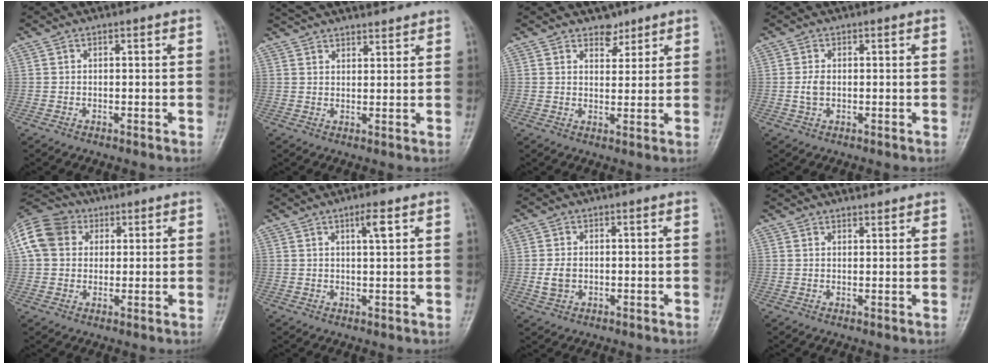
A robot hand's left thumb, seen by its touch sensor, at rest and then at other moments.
{"total": 10.5, "force": [9.2, 2.9, 4.0], "torque": [-0.042, 0.005, 0.149]}
{"total": 3.5, "force": [2.7, 2.0, 1.0], "torque": [0.008, -0.019, 0.042]}
{"total": 2.2, "force": [0.0, 1.5, 1.6], "torque": [-0.033, -0.001, 0.001]}
{"total": 14.2, "force": [4.3, 11.4, 7.2], "torque": [-0.147, 0.026, 0.068]}
{"total": 3.1, "force": [1.7, 0.4, 2.6], "torque": [-0.045, -0.007, 0.030]}
{"total": 2.9, "force": [-0.1, 2.2, 1.9], "torque": [-0.034, -0.003, 0.001]}
{"total": 4.0, "force": [3.7, 1.0, 1.1], "torque": [0.004, 0.007, 0.058]}